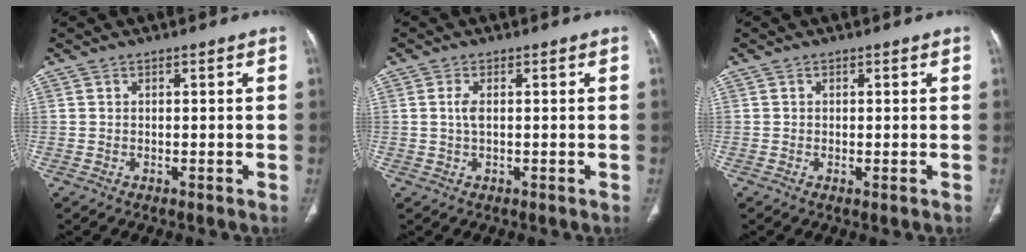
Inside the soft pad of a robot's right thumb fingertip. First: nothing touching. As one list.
[{"total": 2.0, "force": [0.2, 0.8, 1.8], "torque": [-0.045, 0.002, 0.005]}, {"total": 0.6, "force": [-0.1, 0.2, 0.5], "torque": [-0.015, -0.004, -0.003]}]